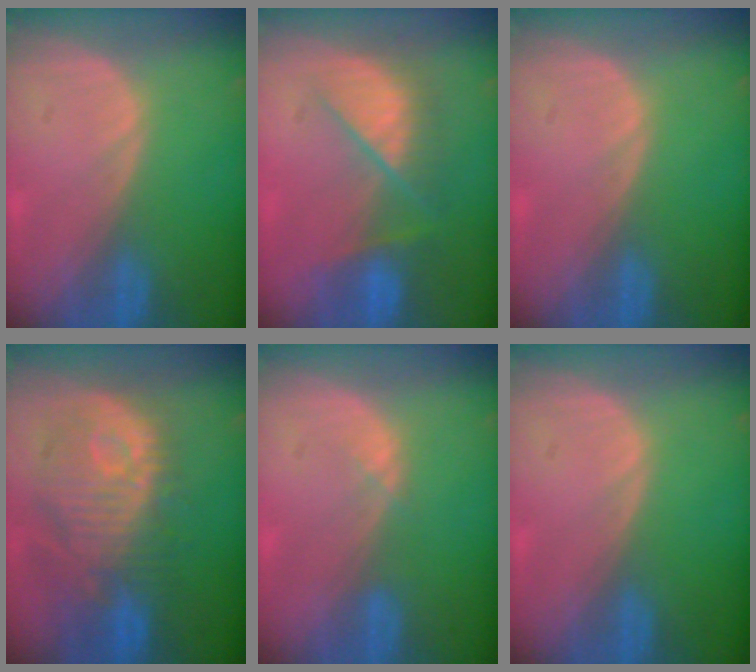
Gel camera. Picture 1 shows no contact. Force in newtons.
{"total": 7.3, "press": 7.3, "slide": 0.3}
{"total": 0.0}
{"total": 11.6, "press": 10.7, "slide": 4.4}
{"total": 0.9, "press": 0.9, "slide": 0.3}
{"total": 0.0}